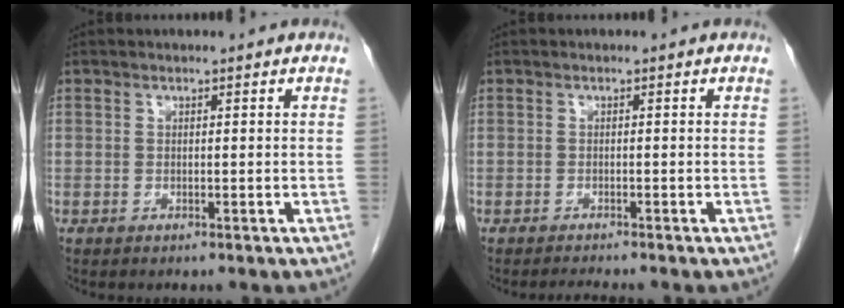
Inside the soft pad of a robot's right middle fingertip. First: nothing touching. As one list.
[{"total": 1.4, "force": [-1.2, -0.6, 0.3], "torque": [-0.014, -0.009, -0.020]}]